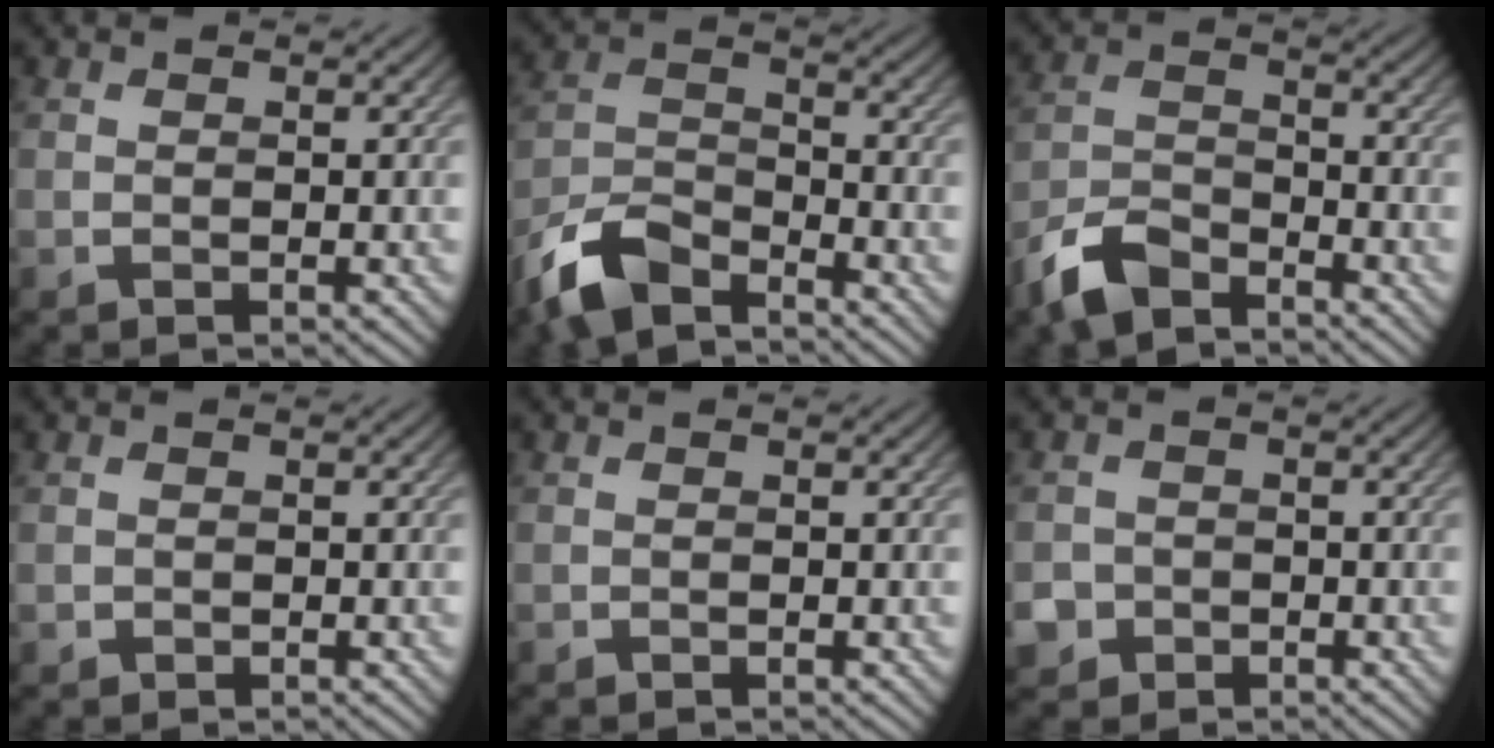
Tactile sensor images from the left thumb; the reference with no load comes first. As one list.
[{"total": 8.6, "force": [-6.7, 3.1, 4.4], "torque": [-0.094, -0.008, -0.152]}, {"total": 6.5, "force": [-5.1, 2.5, 3.1], "torque": [-0.067, -0.006, -0.116]}, {"total": 0.7, "force": [-0.2, 0.6, 0.0], "torque": [0.000, -0.006, -0.004]}, {"total": 0.0}, {"total": 3.0, "force": [-1.6, 2.5, 0.5], "torque": [-0.013, -0.003, -0.034]}]